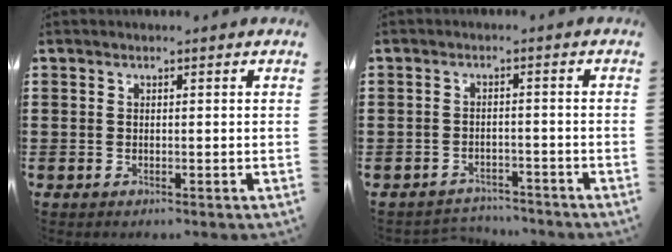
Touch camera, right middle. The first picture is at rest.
{"total": 2.7, "force": [-2.6, 0.5, -0.4], "torque": [-0.002, -0.003, -0.059]}